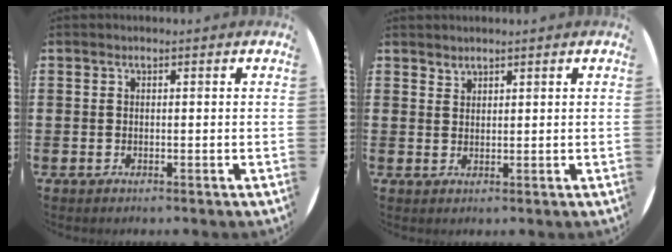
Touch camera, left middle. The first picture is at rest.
{"total": 1.4, "force": [1.4, 0.2, -0.3], "torque": [0.003, 0.001, 0.027]}